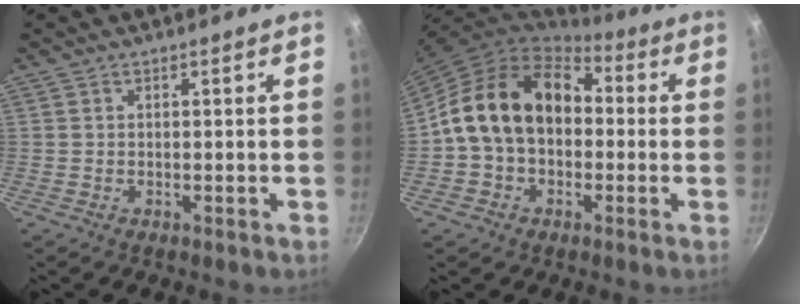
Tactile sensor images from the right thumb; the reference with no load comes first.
{"total": 16.5, "force": [0.4, 12.3, 11.0], "torque": [-0.154, 0.046, -0.004]}